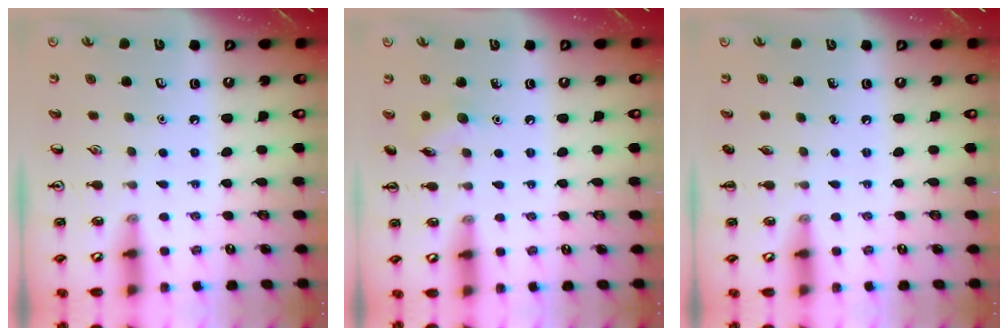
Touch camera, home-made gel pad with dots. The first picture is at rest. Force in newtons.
{"total": 5.5, "press": 5.3, "slide": 1.6}
{"total": 0.0}